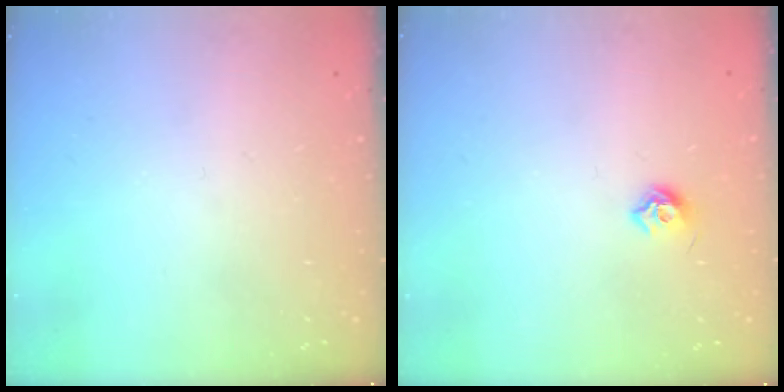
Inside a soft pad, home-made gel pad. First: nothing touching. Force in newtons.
{"total": 6.0, "press": 5.9, "slide": 1.0}